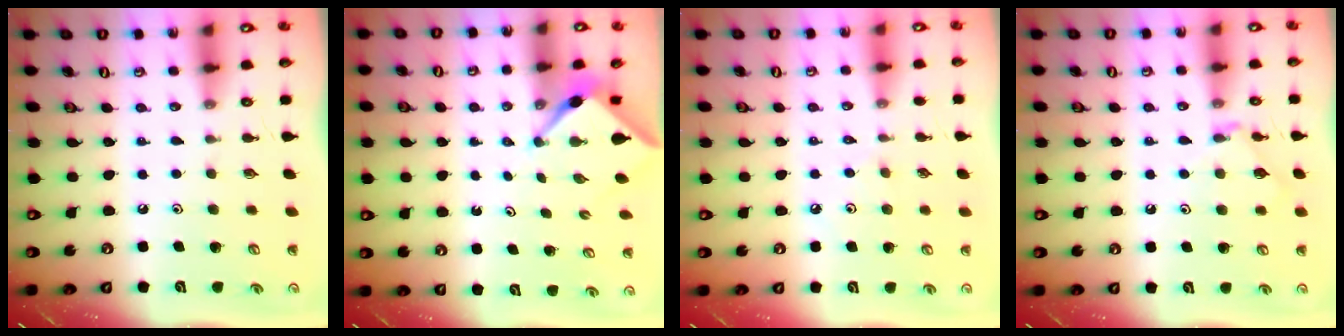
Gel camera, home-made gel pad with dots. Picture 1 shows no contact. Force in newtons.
{"total": 3.0, "press": 3.0, "slide": 0.3}
{"total": 5.4, "press": 5.3, "slide": 1.0}
{"total": 5.8, "press": 5.7, "slide": 0.7}